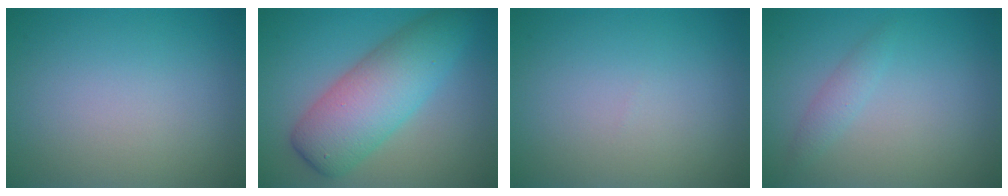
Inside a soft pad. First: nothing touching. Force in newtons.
{"total": 7.6, "press": 7.6, "slide": 0.1}
{"total": 0.0}
{"total": 1.3, "press": 1.3, "slide": 0.0}